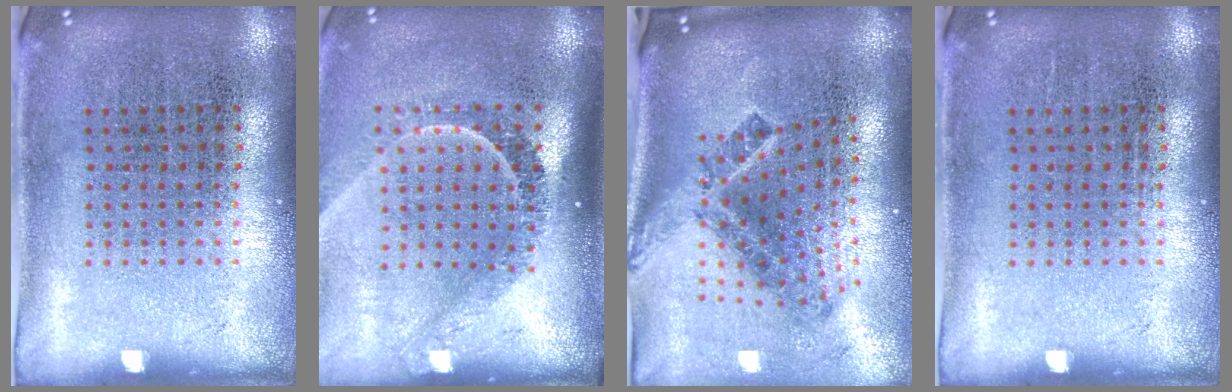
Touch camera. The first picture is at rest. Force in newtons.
{"total": 2.2, "press": 1.6, "slide": 1.5}
{"total": 2.5, "press": 1.5, "slide": 2.0}
{"total": 0.0}